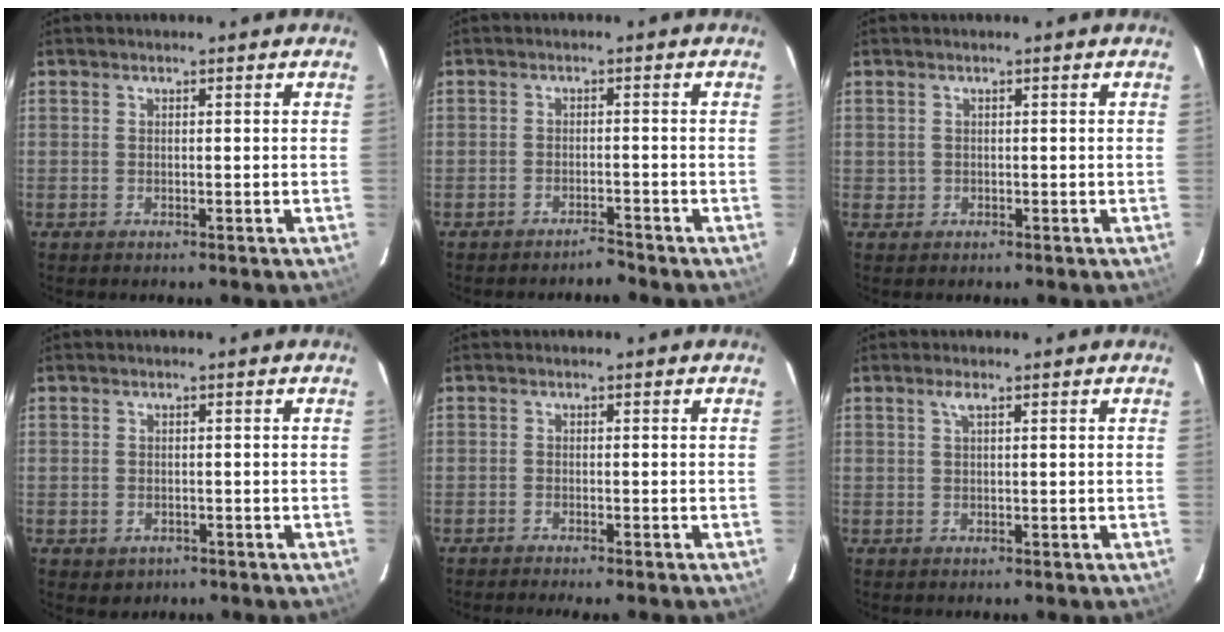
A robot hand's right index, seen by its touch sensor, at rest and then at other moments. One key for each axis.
{"total": 2.3, "fx": -2.2, "fy": 0.2, "fz": 0.3, "tx": -0.014, "ty": 0.000, "tz": -0.037}
{"total": 0.9, "fx": -0.2, "fy": 0.9, "fz": 0.0, "tx": 0.004, "ty": 0.001, "tz": 0.001}
{"total": 2.4, "fx": -1.0, "fy": 2.1, "fz": 0.6, "tx": -0.016, "ty": -0.001, "tz": -0.006}
{"total": 3.8, "fx": -3.4, "fy": -0.1, "fz": 1.6, "tx": -0.039, "ty": -0.012, "tz": -0.053}
{"total": 1.1, "fx": 0.5, "fy": -0.1, "fz": 1.0, "tx": -0.019, "ty": 0.004, "tz": 0.009}